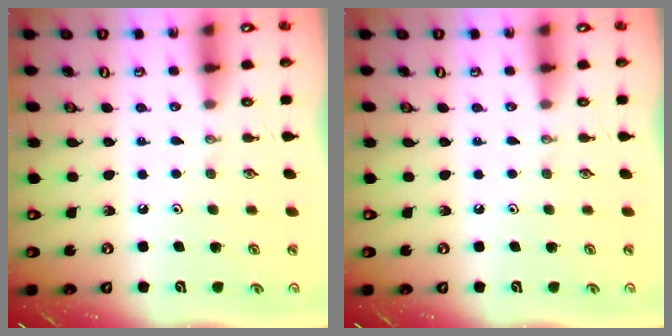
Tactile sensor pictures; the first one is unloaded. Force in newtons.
{"total": 0.0}